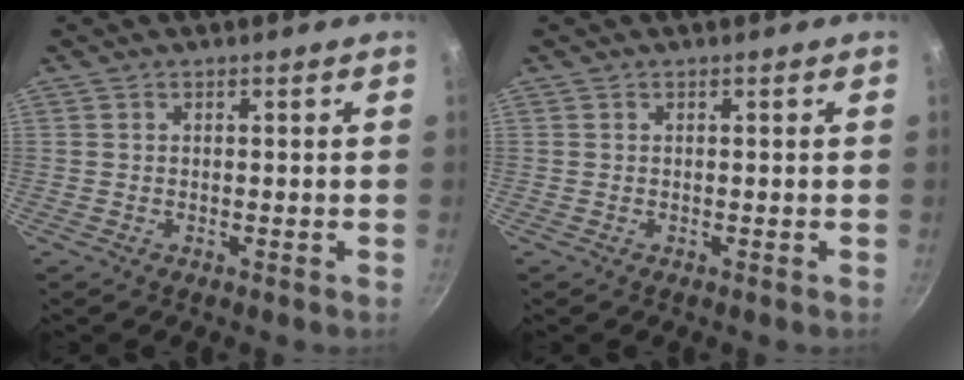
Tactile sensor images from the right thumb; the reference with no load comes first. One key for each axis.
{"total": 0.0}